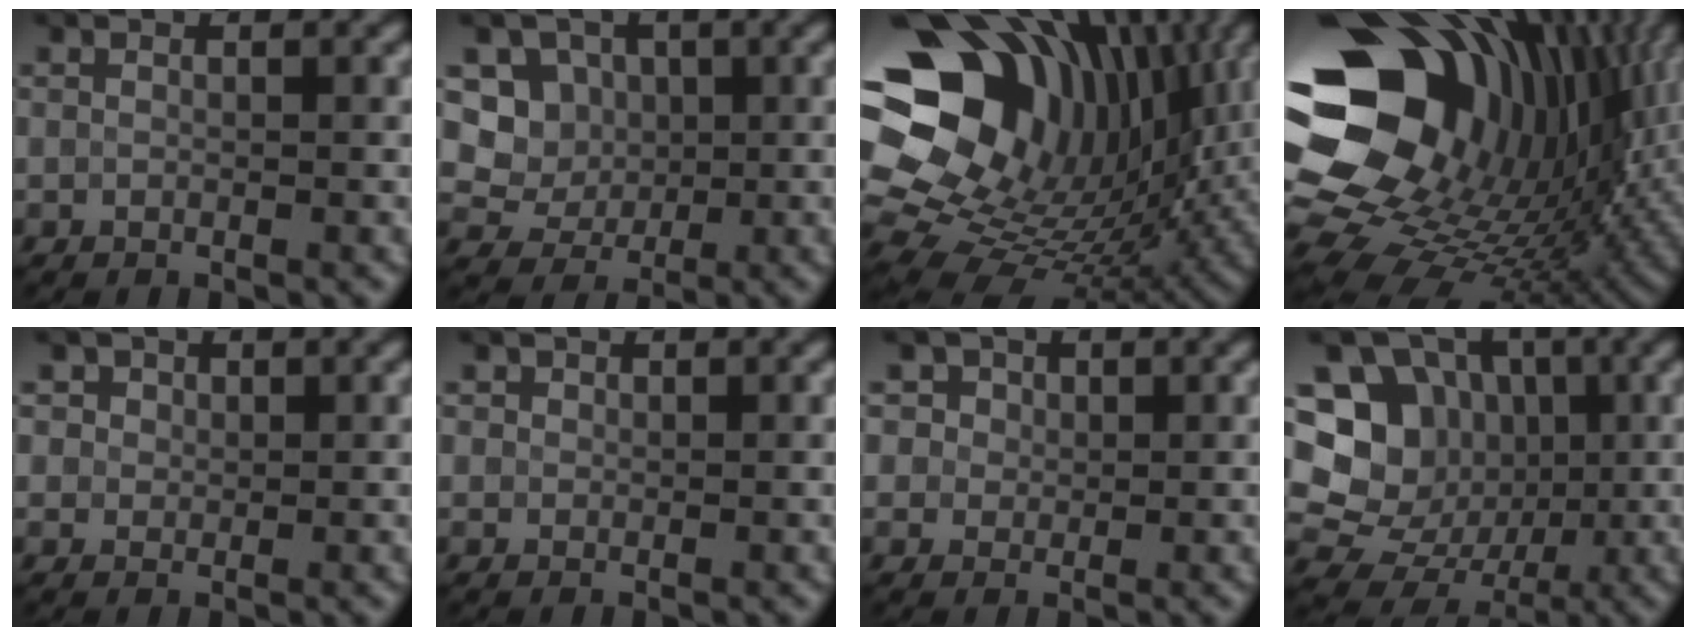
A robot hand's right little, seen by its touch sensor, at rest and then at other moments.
{"total": 4.1, "force": [1.1, 3.9, 0.8], "torque": [0.005, 0.001, 0.016]}
{"total": 17.8, "force": [5.4, 13.3, 10.6], "torque": [-0.199, 0.013, 0.106]}
{"total": 19.7, "force": [4.0, 14.2, 13.1], "torque": [-0.258, -0.025, 0.087]}
{"total": 1.7, "force": [0.6, 1.6, -0.1], "torque": [0.031, 0.002, -0.005]}
{"total": 0.7, "force": [0.3, 0.6, -0.2], "torque": [0.013, -0.006, 0.003]}
{"total": 2.6, "force": [0.8, 2.5, 0.1], "torque": [0.034, 0.014, -0.005]}
{"total": 15.5, "force": [1.1, 14.5, 5.5], "torque": [-0.159, 0.018, 0.020]}